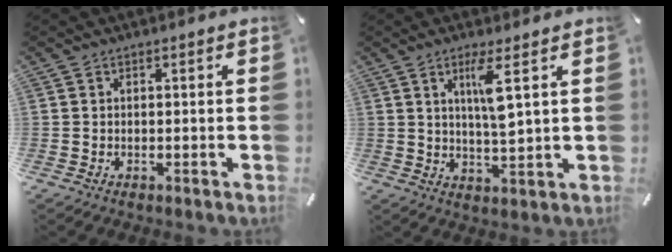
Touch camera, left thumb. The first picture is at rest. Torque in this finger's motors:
{"motor_torque": [1.19, 1.05, 0.66, -0.67, 0.09]}